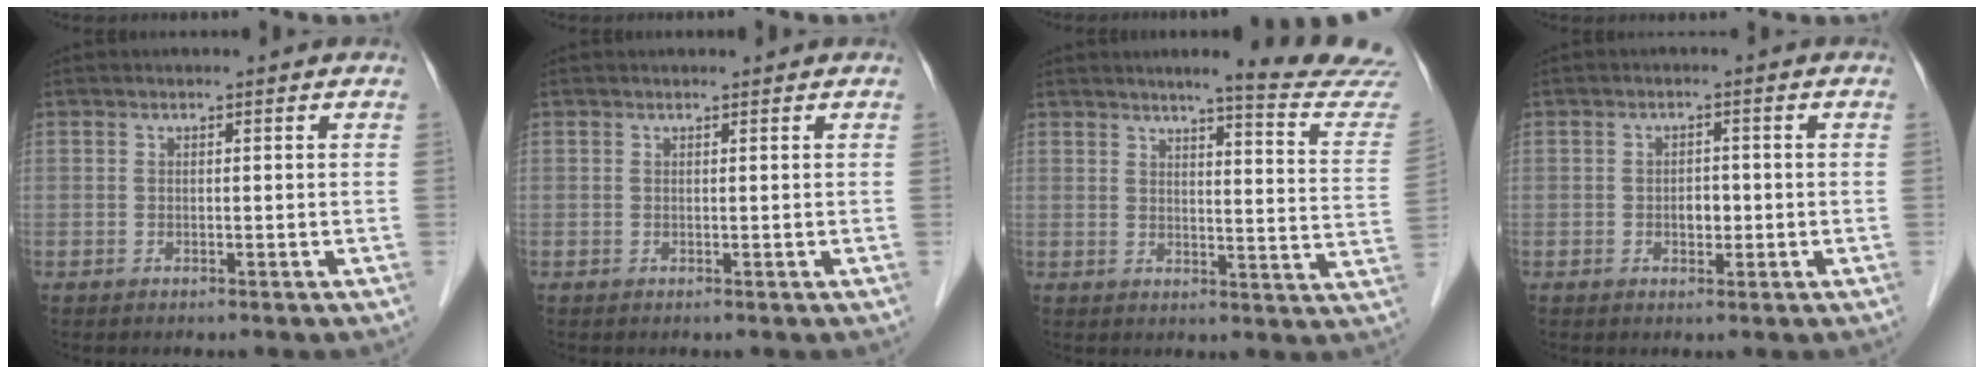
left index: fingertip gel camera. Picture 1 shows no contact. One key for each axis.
{"total": 0.7, "fx": 0.7, "fy": 0.1, "fz": 0.1, "tx": -0.009, "ty": 0.007, "tz": 0.010}
{"total": 14.0, "fx": 13.4, "fy": -1.1, "fz": 4.1, "tx": -0.045, "ty": -0.093, "tz": 0.139}
{"total": 2.1, "fx": -0.4, "fy": 1.4, "fz": 1.5, "tx": -0.023, "ty": 0.004, "tz": -0.005}